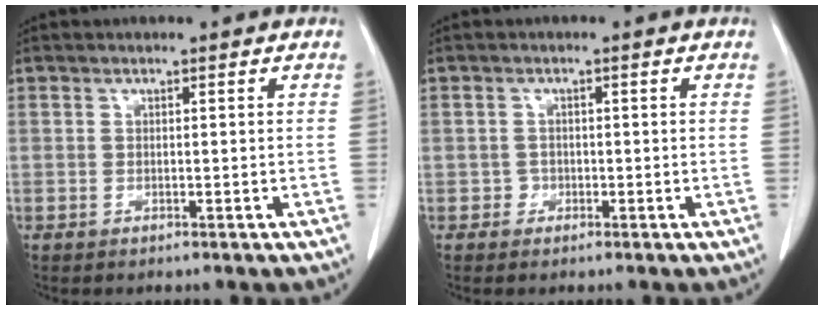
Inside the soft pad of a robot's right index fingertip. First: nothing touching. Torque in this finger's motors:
{"motor_torque": [-1.08, 1.01, -1.05, -0.21]}